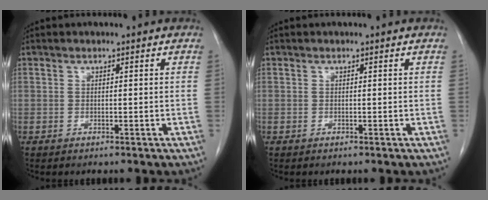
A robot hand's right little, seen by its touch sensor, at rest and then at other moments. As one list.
[{"total": 0.0}]